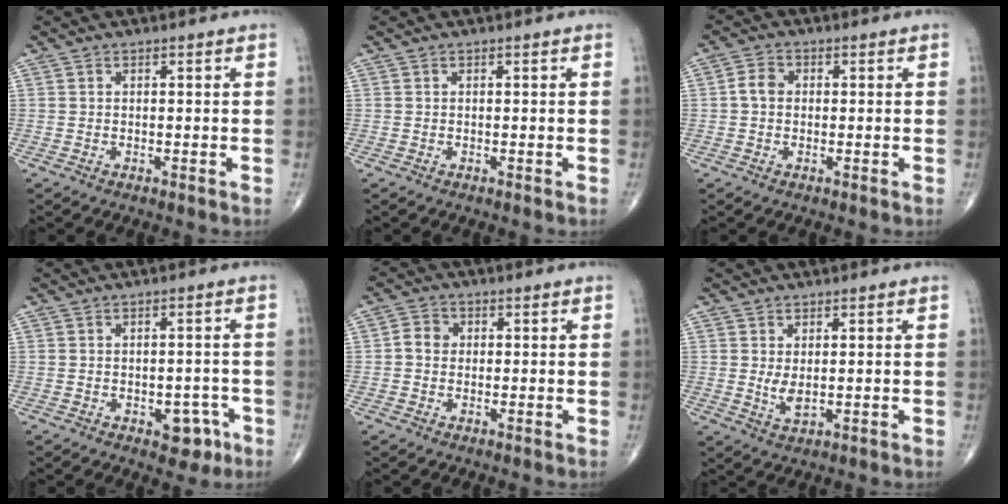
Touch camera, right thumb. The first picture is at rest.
{"total": 0.0}
{"total": 3.1, "force": [0.0, 2.4, 1.9], "torque": [-0.032, 0.009, -0.006]}
{"total": 5.1, "force": [-2.3, 3.2, 3.3], "torque": [-0.012, 0.017, -0.023]}
{"total": 3.2, "force": [0.1, 2.8, 1.5], "torque": [-0.015, 0.008, -0.006]}
{"total": 2.9, "force": [0.4, 1.2, 2.6], "torque": [-0.048, -0.011, 0.014]}